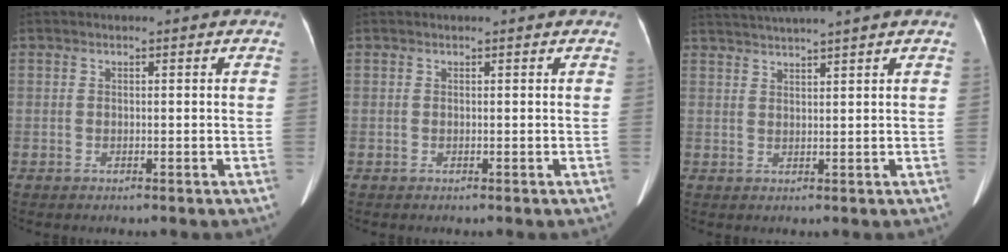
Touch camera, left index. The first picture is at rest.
{"total": 0.0}
{"total": 6.5, "force": [5.7, -1.8, 2.4], "torque": [-0.040, 0.021, 0.092]}